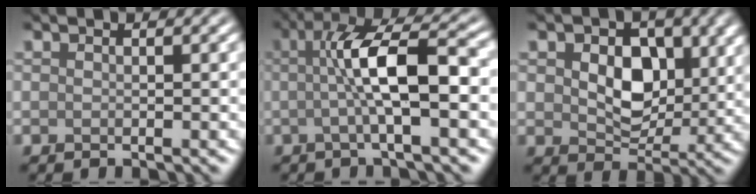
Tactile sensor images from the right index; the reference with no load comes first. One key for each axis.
{"total": 7.1, "fx": 0.1, "fy": 1.5, "fz": 7.0, "tx": -0.118, "ty": 0.011, "tz": -0.003}
{"total": 6.4, "fx": 1.3, "fy": 4.4, "fz": 4.4, "tx": -0.081, "ty": -0.008, "tz": 0.023}